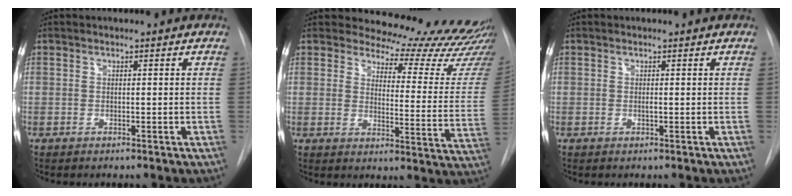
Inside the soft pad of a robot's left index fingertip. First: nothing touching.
{"total": 20.6, "force": [19.9, 3.5, 3.8], "torque": [-0.022, -0.140, 0.202]}
{"total": 0.8, "force": [-0.8, 0.1, 0.2], "torque": [-0.005, -0.007, -0.013]}